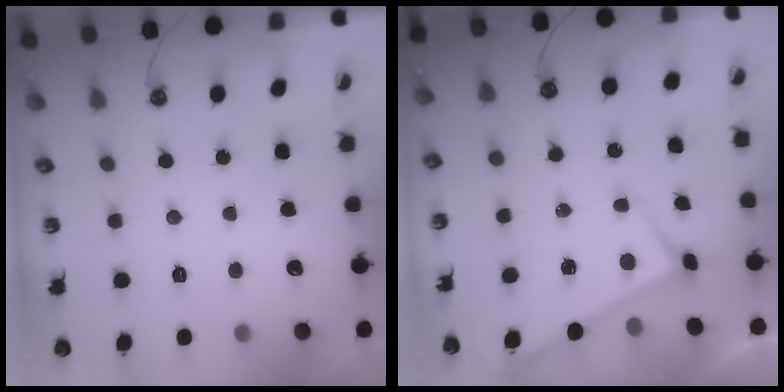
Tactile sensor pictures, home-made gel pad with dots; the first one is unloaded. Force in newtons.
{"total": 3.2, "press": 3.2, "slide": 0.3}